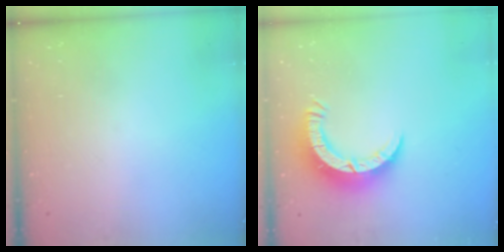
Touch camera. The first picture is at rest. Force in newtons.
{"total": 7.8, "press": 7.8, "slide": 0.8}